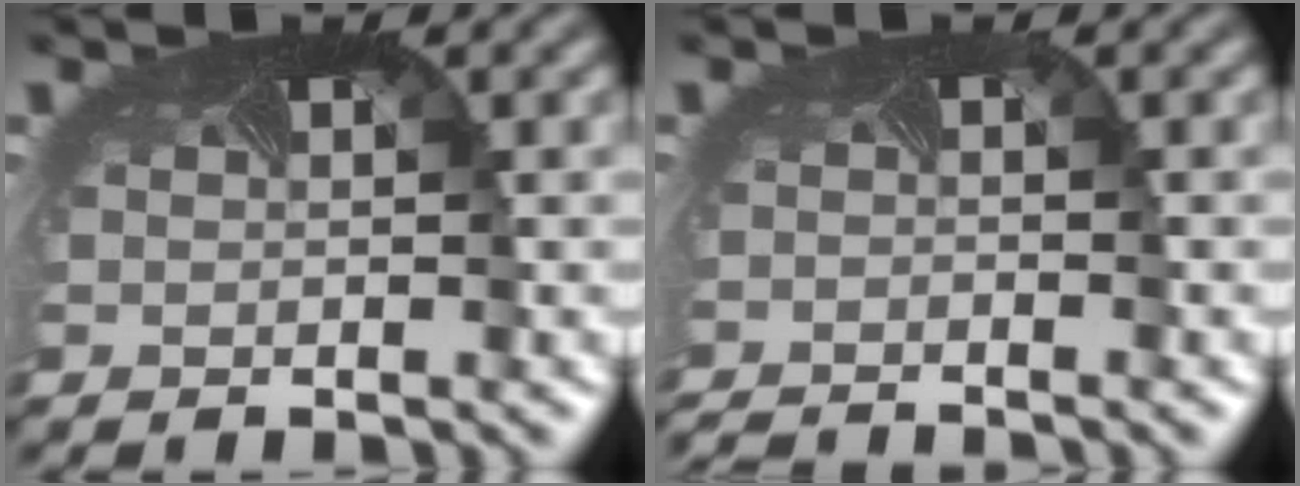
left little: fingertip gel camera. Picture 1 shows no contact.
{"total": 2.8, "force": [-2.8, -0.1, 0.2], "torque": [-0.005, -0.022, -0.050]}